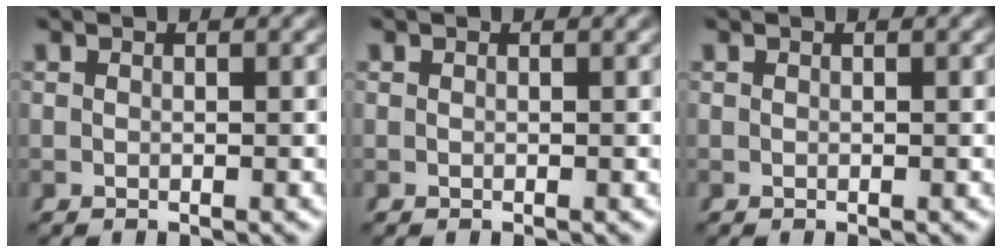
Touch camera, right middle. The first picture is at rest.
{"total": 0.0}
{"total": 0.0}